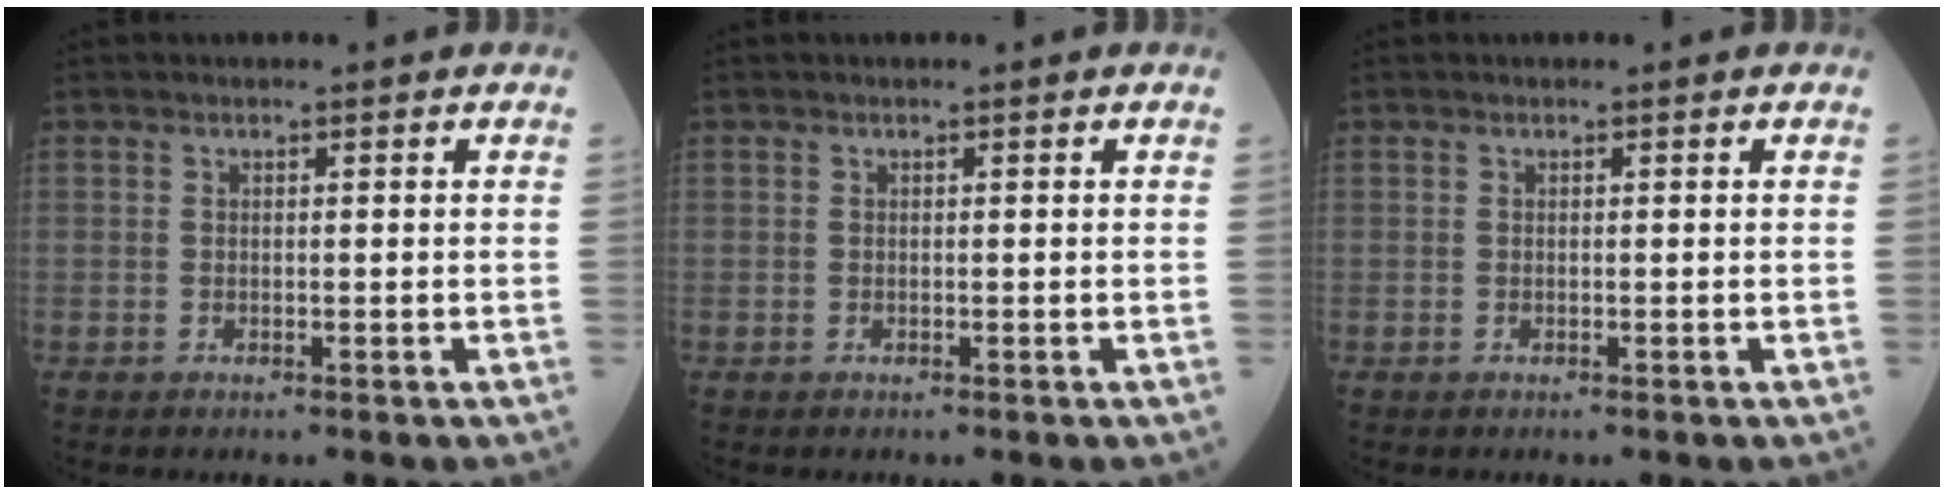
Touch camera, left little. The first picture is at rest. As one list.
[{"total": 0.0}, {"total": 0.0}]